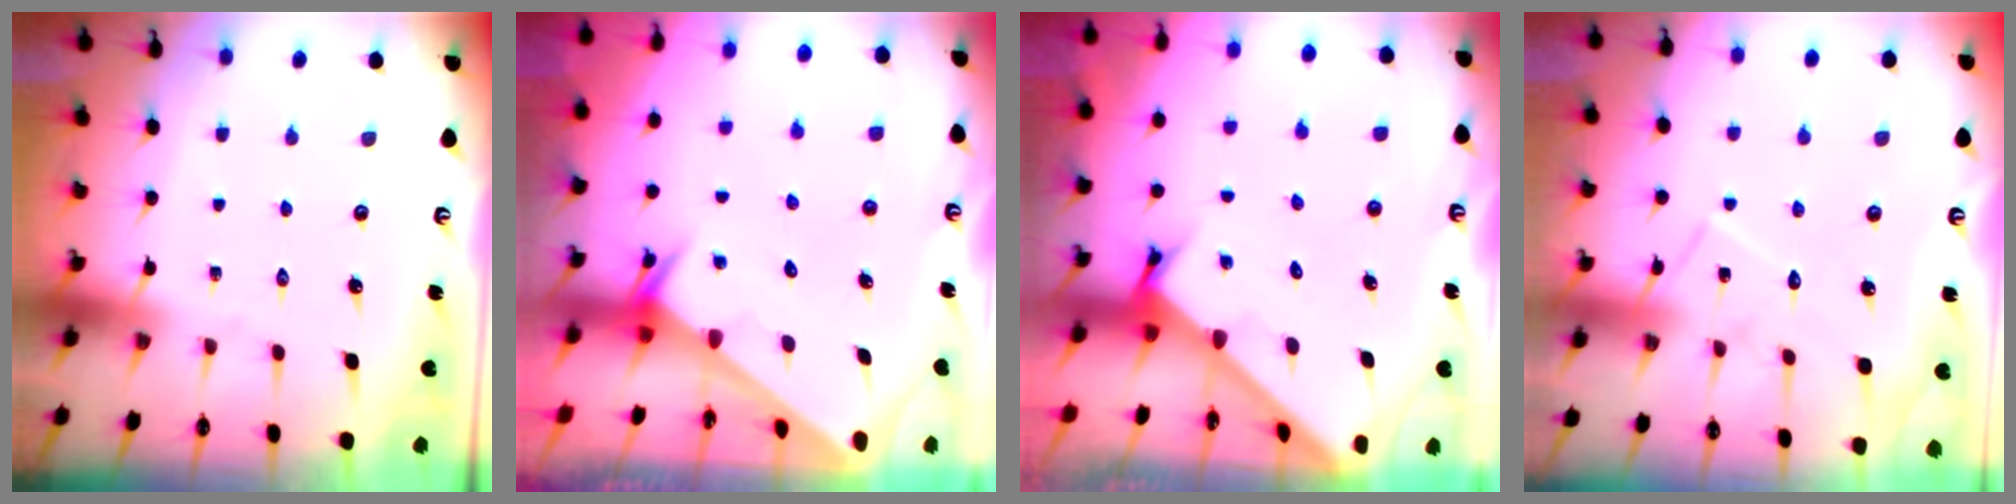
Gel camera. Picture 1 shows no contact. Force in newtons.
{"total": 2.3, "press": 2.3, "slide": 0.1}
{"total": 2.6, "press": 2.6, "slide": 0.2}
{"total": 9.2, "press": 9.2, "slide": 0.3}